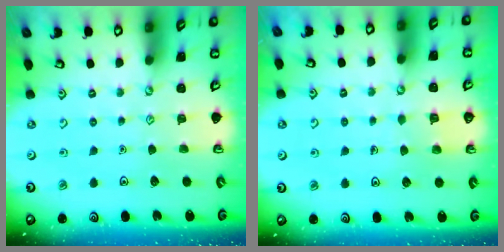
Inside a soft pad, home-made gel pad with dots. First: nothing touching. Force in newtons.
{"total": 2.2, "press": 2.2, "slide": 0.0}